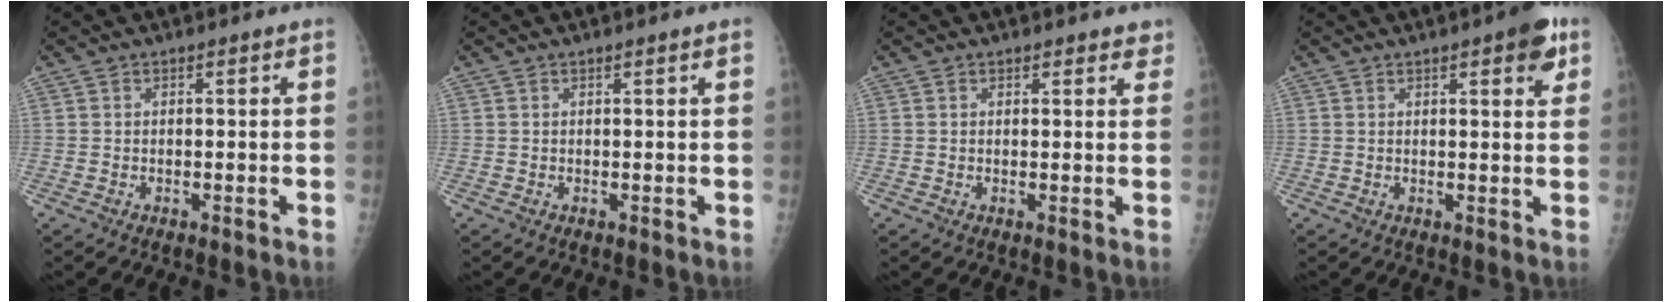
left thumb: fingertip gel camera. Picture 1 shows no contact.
{"total": 0.7, "force": [0.5, -0.1, 0.5], "torque": [-0.013, 0.000, 0.009]}
{"total": 2.3, "force": [1.9, 1.1, 0.6], "torque": [0.021, -0.006, 0.014]}
{"total": 5.8, "force": [3.0, 1.8, 4.7], "torque": [-0.046, -0.008, 0.031]}